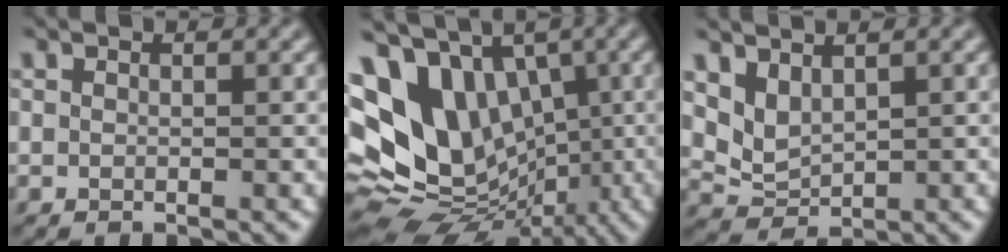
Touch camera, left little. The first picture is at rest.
{"total": 13.6, "force": [2.1, 10.4, 8.7], "torque": [-0.176, -0.007, 0.043]}
{"total": 2.6, "force": [1.5, 1.5, 1.5], "torque": [-0.040, -0.009, 0.037]}